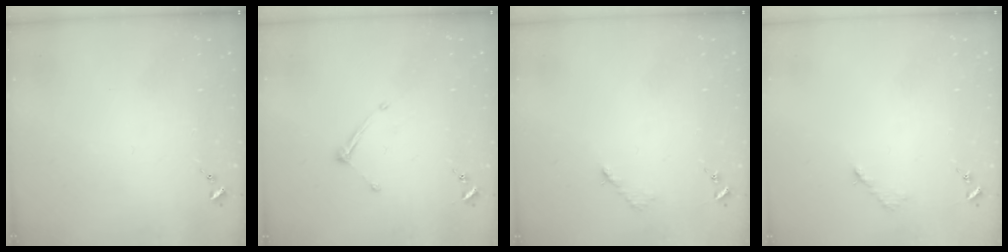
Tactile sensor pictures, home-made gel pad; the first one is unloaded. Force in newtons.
{"total": 6.6, "press": 6.6, "slide": 0.3}
{"total": 2.6, "press": 2.6, "slide": 0.4}
{"total": 2.6, "press": 2.6, "slide": 0.4}